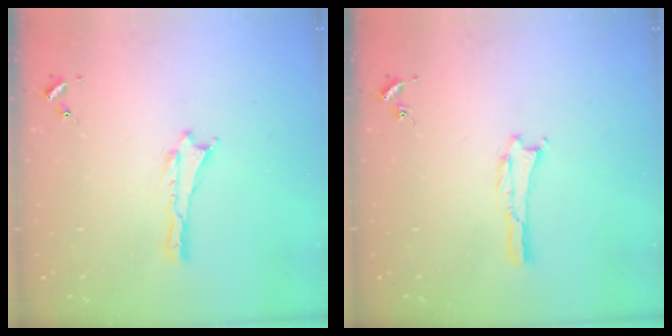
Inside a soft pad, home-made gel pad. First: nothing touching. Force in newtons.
{"total": 0.0}